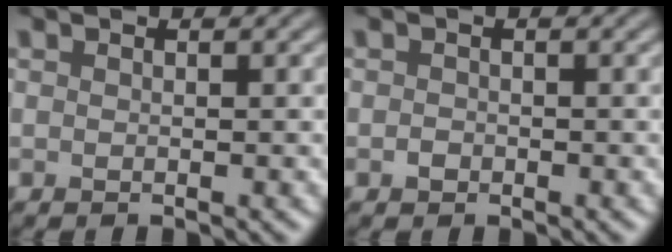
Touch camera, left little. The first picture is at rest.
{"total": 0.8, "force": [-0.4, 0.6, 0.2], "torque": [0.000, -0.002, -0.012]}